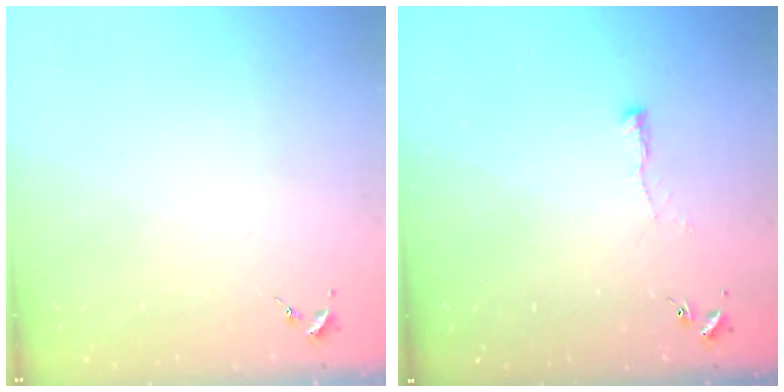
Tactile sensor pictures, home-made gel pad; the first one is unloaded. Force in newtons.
{"total": 3.5, "press": 3.5, "slide": 0.7}